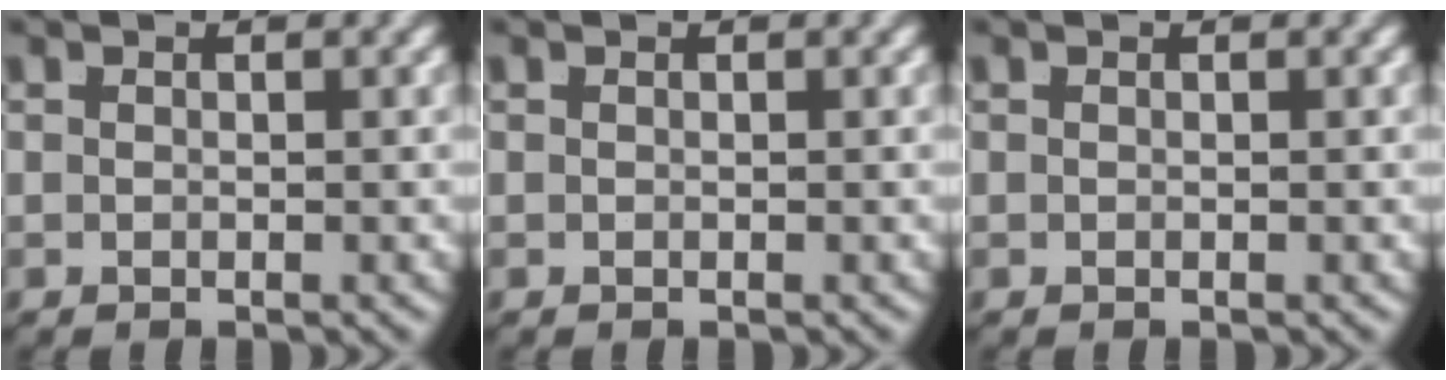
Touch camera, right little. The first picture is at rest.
{"total": 0.0}
{"total": 0.0}